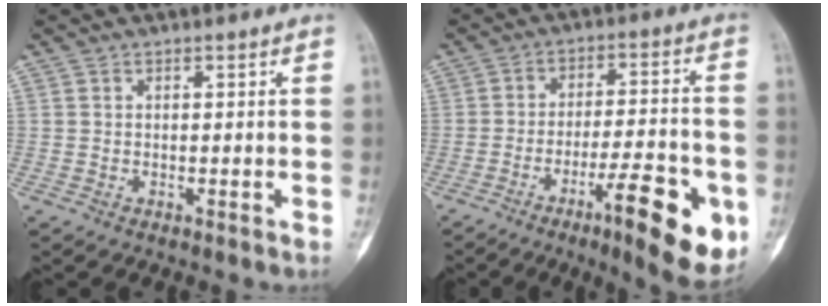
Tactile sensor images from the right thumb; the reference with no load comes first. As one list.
[{"total": 16.5, "force": [-6.7, 4.0, 14.5], "torque": [-0.199, 0.016, -0.093]}]